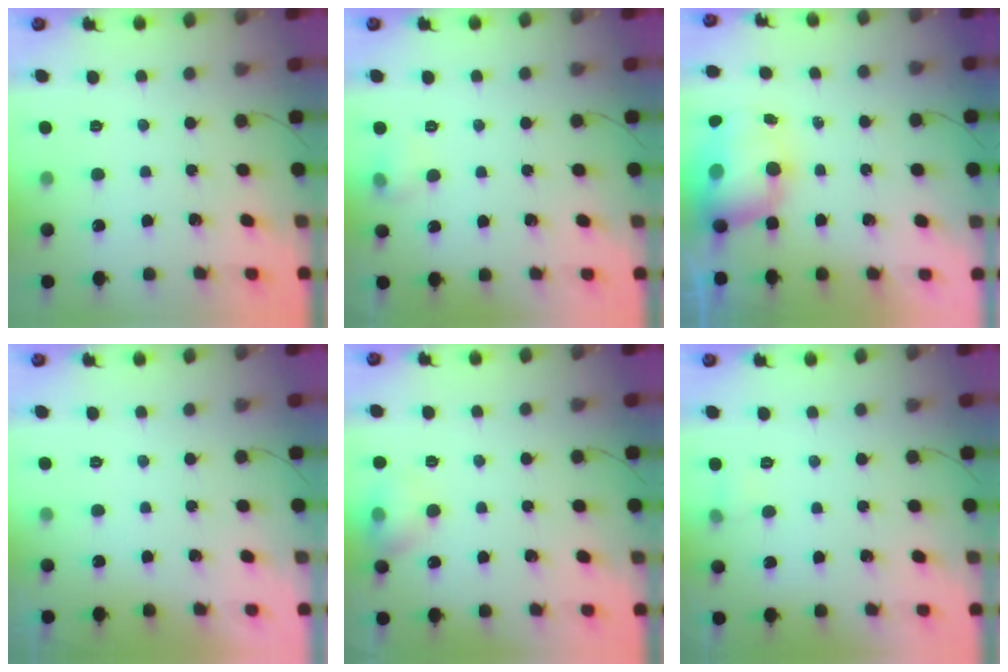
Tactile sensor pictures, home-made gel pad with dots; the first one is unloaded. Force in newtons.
{"total": 5.8, "press": 5.6, "slide": 1.4}
{"total": 10.0, "press": 9.7, "slide": 2.7}
{"total": 0.0}
{"total": 7.5, "press": 7.5, "slide": 0.9}
{"total": 3.9, "press": 3.7, "slide": 1.1}